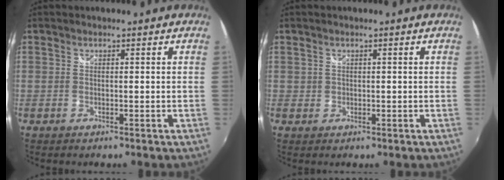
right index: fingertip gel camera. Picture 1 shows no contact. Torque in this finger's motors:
{"motor_torque": [-0.04, -0.02, -0.03, -0.01]}